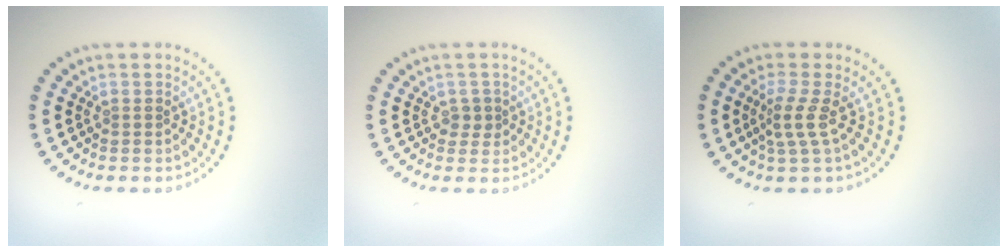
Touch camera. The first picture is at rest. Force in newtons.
{"total": 1.2, "press": 1.0, "slide": 0.6}
{"total": 2.3, "press": 1.5, "slide": 1.7}